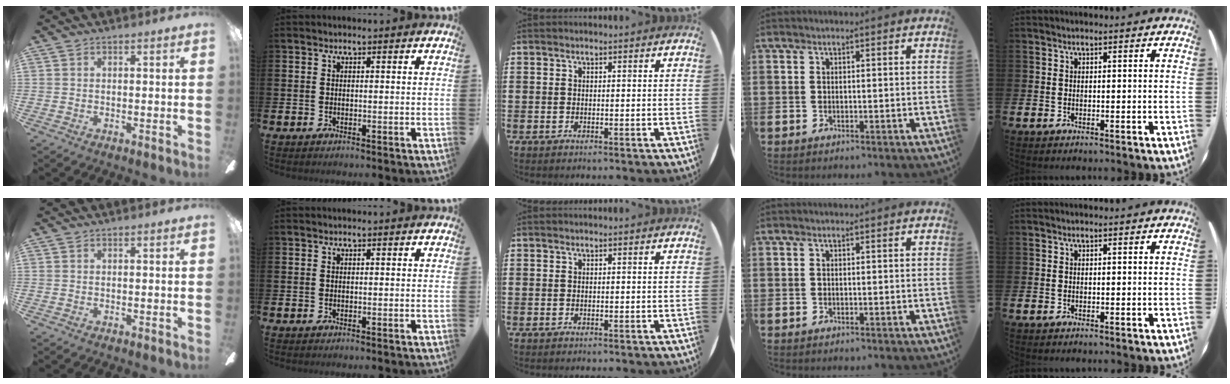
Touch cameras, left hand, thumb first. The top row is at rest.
{}